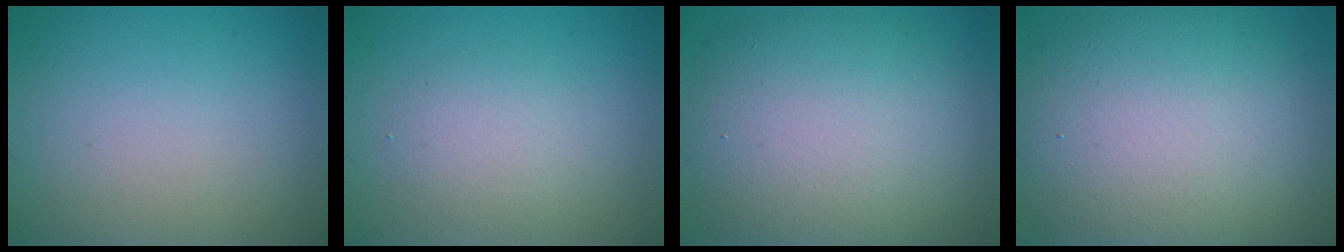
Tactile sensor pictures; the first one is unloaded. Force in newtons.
{"total": 2.5, "press": 2.5, "slide": 0.2}
{"total": 10.7, "press": 10.7, "slide": 0.4}
{"total": 13.9, "press": 13.9, "slide": 0.7}